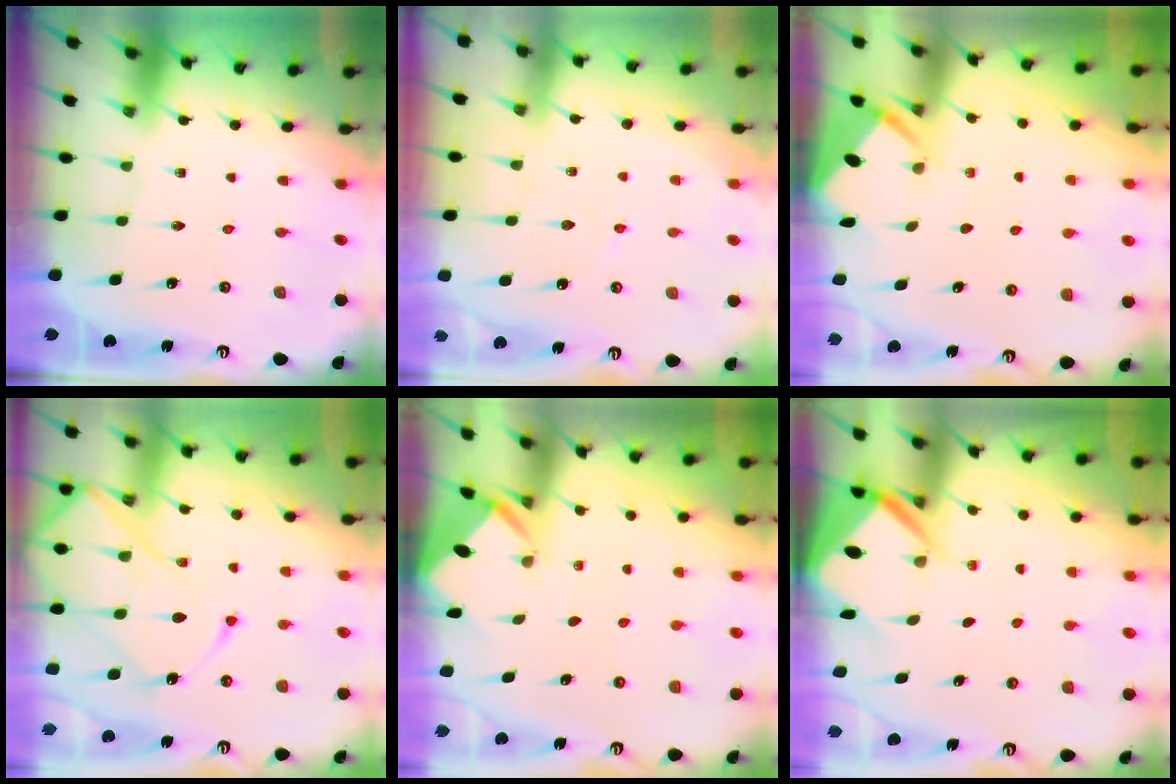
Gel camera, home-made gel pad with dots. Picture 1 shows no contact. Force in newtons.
{"total": 3.0, "press": 3.0, "slide": 0.5}
{"total": 2.7, "press": 2.7, "slide": 0.2}
{"total": 14.3, "press": 14.2, "slide": 1.2}
{"total": 1.8, "press": 1.8, "slide": 0.1}
{"total": 6.0, "press": 6.0, "slide": 0.6}